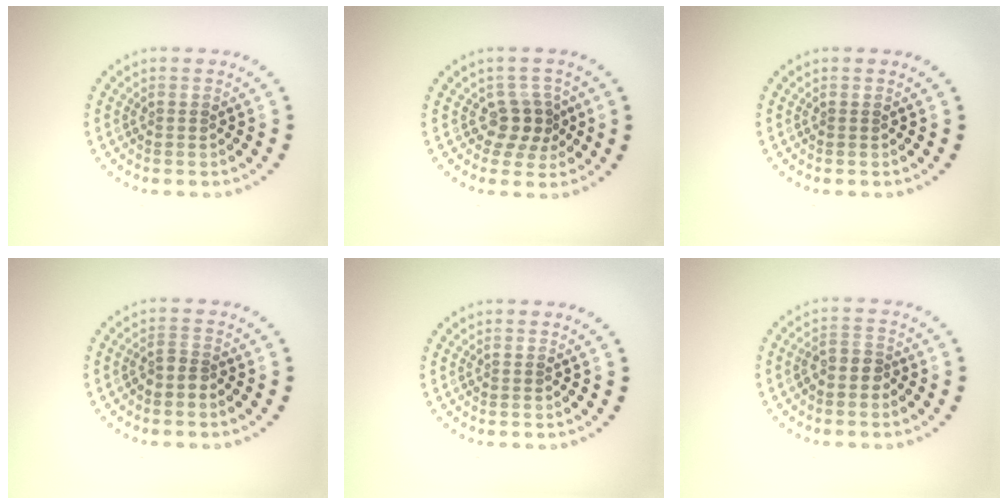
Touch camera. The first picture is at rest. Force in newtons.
{"total": 2.6, "press": 2.2, "slide": 1.4}
{"total": 0.0}
{"total": 1.1, "press": 0.7, "slide": 0.8}
{"total": 0.0}
{"total": 1.7, "press": 1.4, "slide": 0.9}